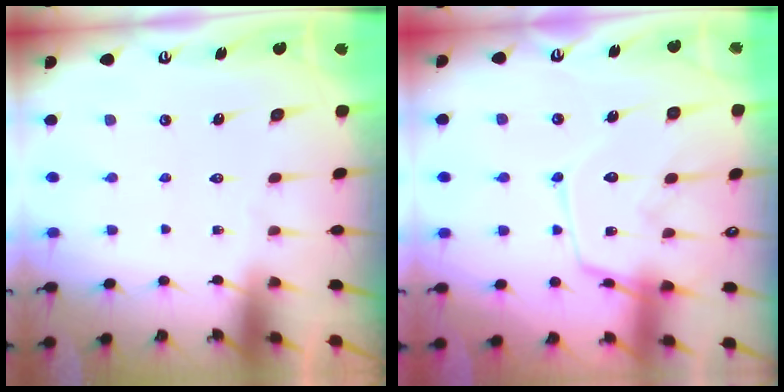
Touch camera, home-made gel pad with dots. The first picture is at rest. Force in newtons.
{"total": 12.8, "press": 12.8, "slide": 0.4}